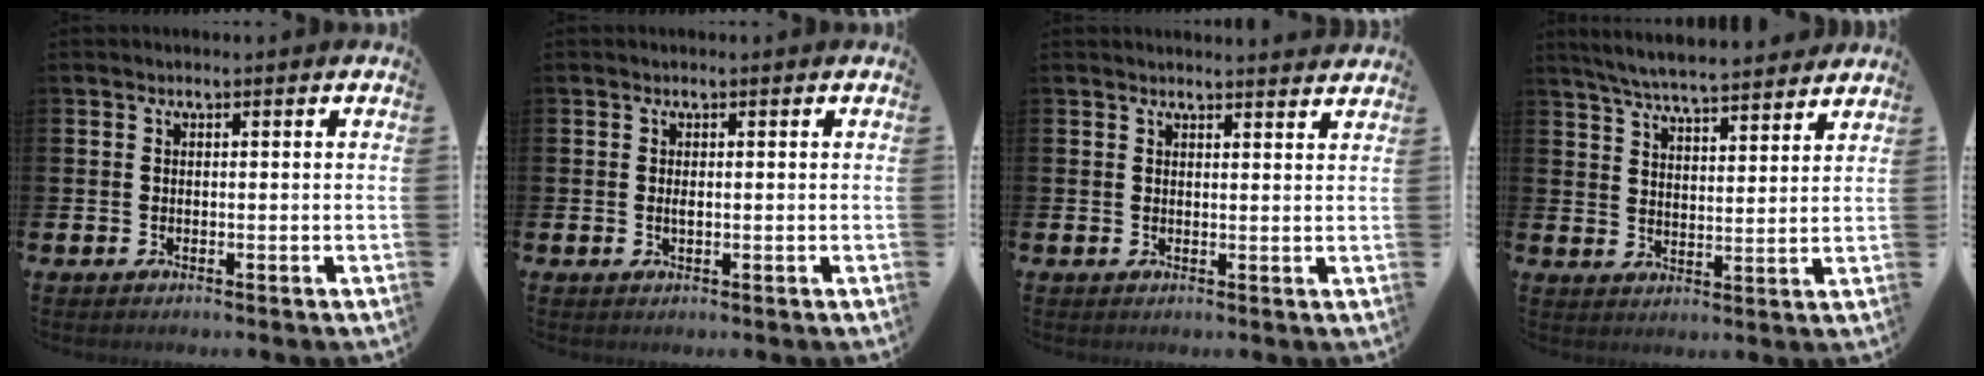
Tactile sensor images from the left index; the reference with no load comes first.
{"total": 0.7, "force": [0.1, 0.2, 0.7], "torque": [-0.011, 0.000, 0.000]}
{"total": 2.0, "force": [2.0, 0.0, -0.1], "torque": [0.009, -0.017, 0.034]}
{"total": 6.2, "force": [6.1, 0.3, 1.3], "torque": [-0.050, -0.034, 0.108]}